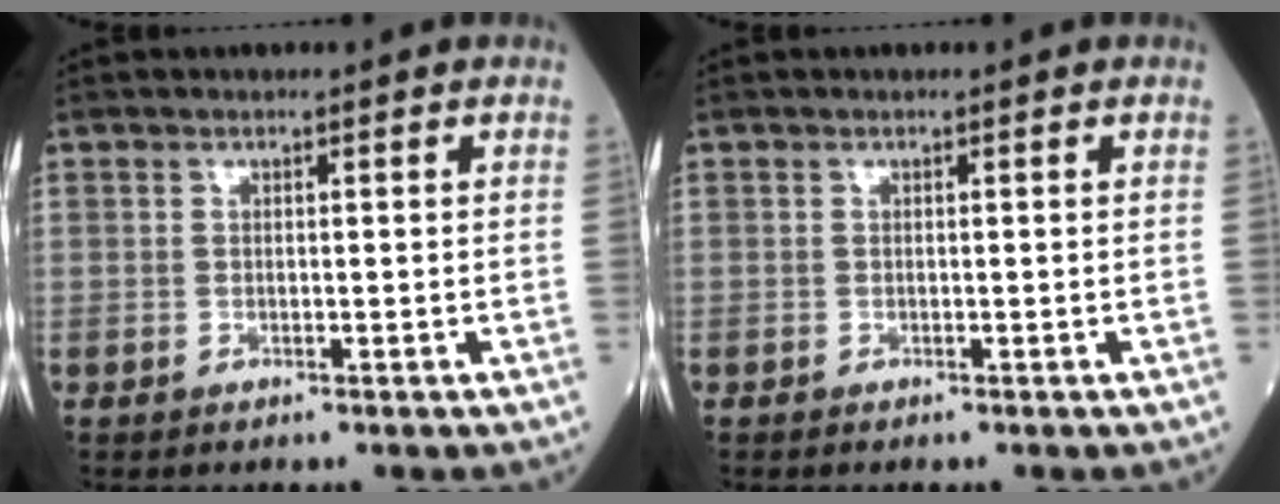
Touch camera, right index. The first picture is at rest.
{"total": 0.0}